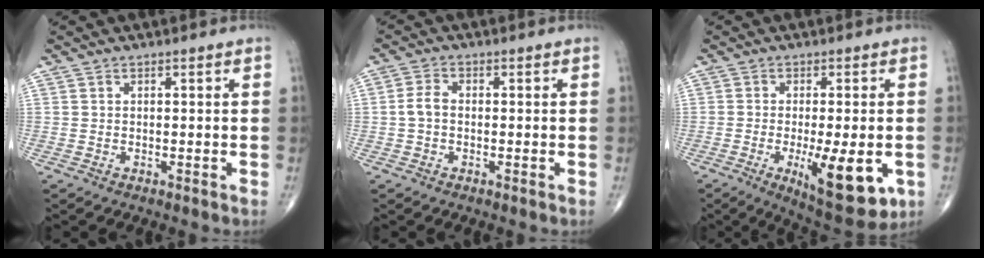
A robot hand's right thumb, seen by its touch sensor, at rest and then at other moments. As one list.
[{"total": 3.0, "force": [-0.3, 2.0, 2.2], "torque": [-0.042, 0.009, -0.011]}, {"total": 13.3, "force": [-3.7, 4.3, 12.0], "torque": [-0.165, -0.019, -0.043]}]